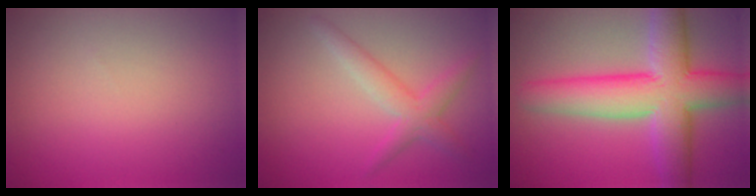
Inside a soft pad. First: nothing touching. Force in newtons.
{"total": 2.6, "press": 2.6, "slide": 0.1}
{"total": 9.1, "press": 9.1, "slide": 0.3}